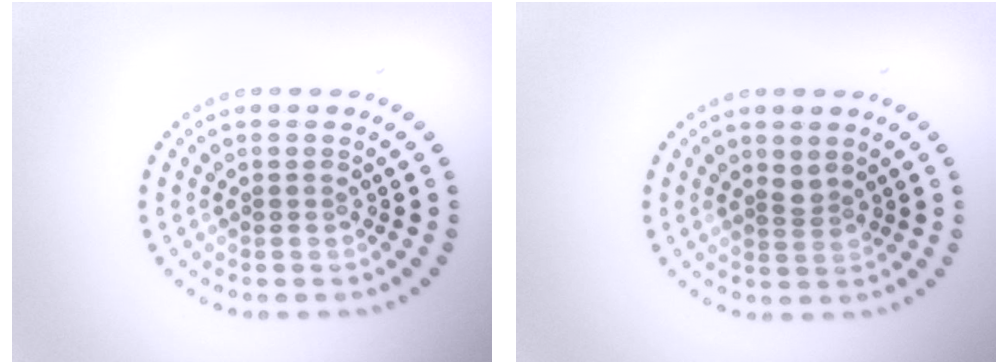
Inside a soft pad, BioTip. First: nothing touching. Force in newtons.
{"total": 1.1, "press": 0.8, "slide": 0.8}